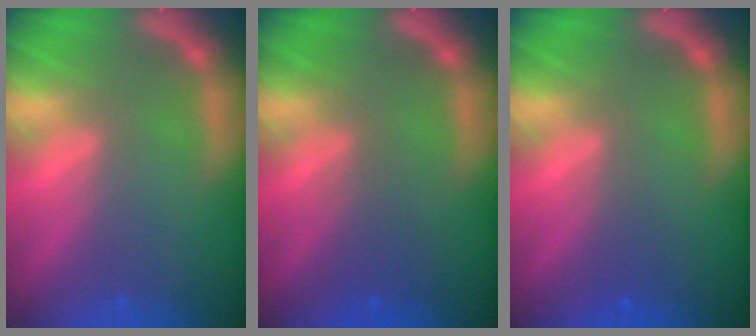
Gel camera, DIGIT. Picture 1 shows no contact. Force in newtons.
{"total": 2.0}
{"total": 1.0}